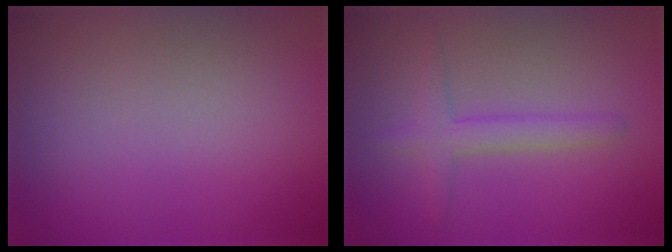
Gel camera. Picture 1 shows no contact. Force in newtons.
{"total": 2.3, "press": 2.3, "slide": 0.0}